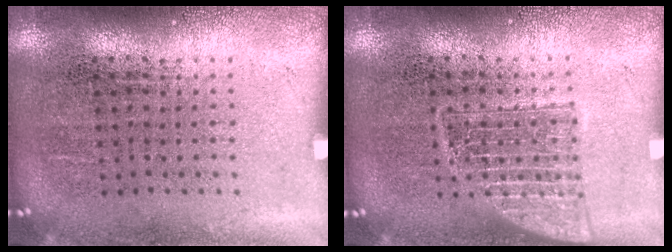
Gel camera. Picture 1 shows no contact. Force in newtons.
{"total": 2.2, "press": 2.1, "slide": 0.5}